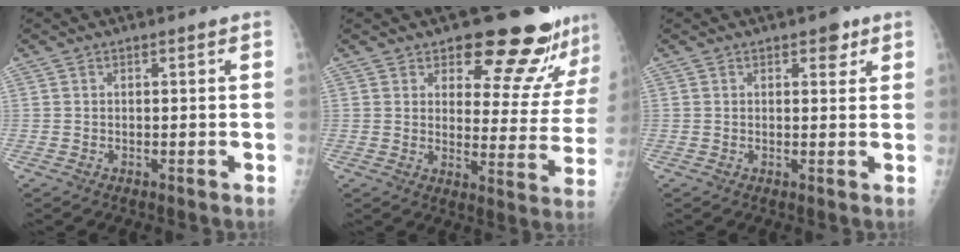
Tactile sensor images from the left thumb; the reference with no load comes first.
{"total": 15.7, "force": [13.3, 5.3, 6.3], "torque": [-0.022, -0.104, 0.156]}
{"total": 2.6, "force": [1.5, 1.5, 1.5], "torque": [-0.002, -0.005, 0.017]}